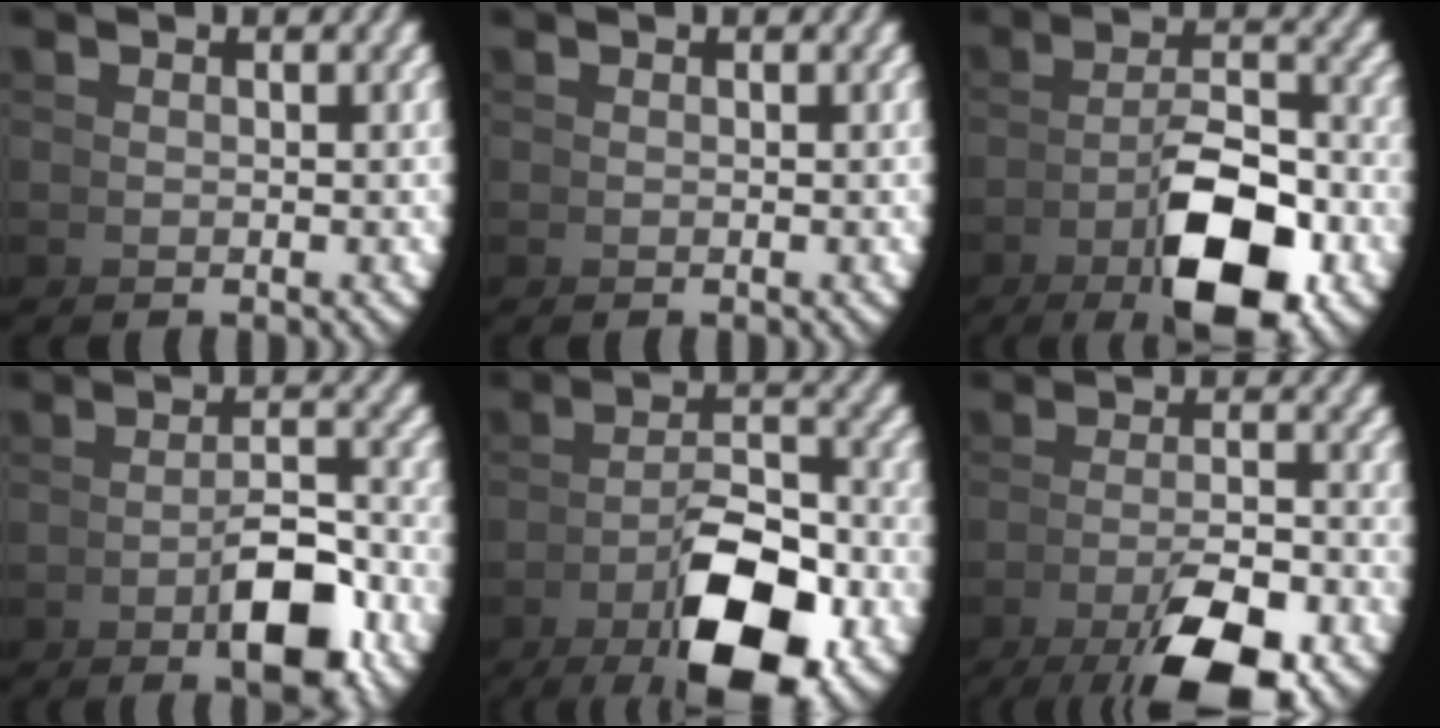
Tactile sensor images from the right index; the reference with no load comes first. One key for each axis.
{"total": 0.0}
{"total": 9.6, "fx": -2.9, "fy": 3.7, "fz": 8.4, "tx": -0.120, "ty": -0.026, "tz": -0.035}
{"total": 5.1, "fx": -1.7, "fy": 1.2, "fz": 4.6, "tx": -0.052, "ty": 0.000, "tz": -0.032}
{"total": 10.6, "fx": -3.6, "fy": 4.3, "fz": 9.0, "tx": -0.123, "ty": -0.030, "tz": -0.042}
{"total": 8.7, "fx": -4.0, "fy": 2.9, "fz": 7.1, "tx": -0.098, "ty": -0.025, "tz": -0.050}